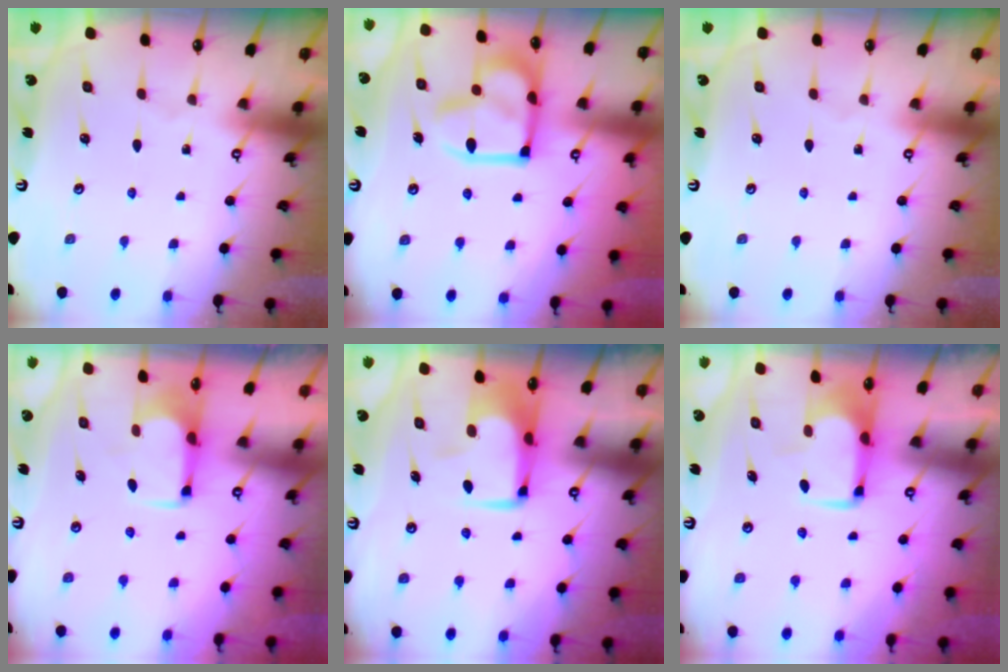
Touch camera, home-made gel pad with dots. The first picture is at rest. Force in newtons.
{"total": 14.6, "press": 14.5, "slide": 1.8}
{"total": 0.0}
{"total": 2.3, "press": 2.2, "slide": 0.9}
{"total": 5.8, "press": 5.7, "slide": 1.1}
{"total": 1.9, "press": 1.9, "slide": 0.5}